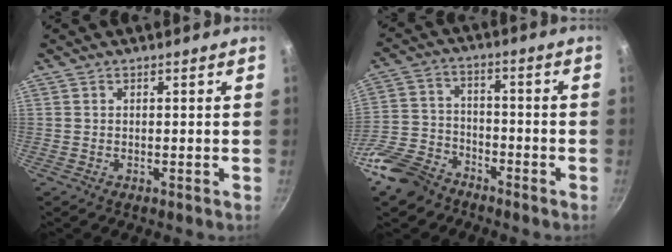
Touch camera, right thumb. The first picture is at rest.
{"total": 12.0, "force": [-8.4, 7.1, 4.8], "torque": [-0.092, 0.058, -0.171]}